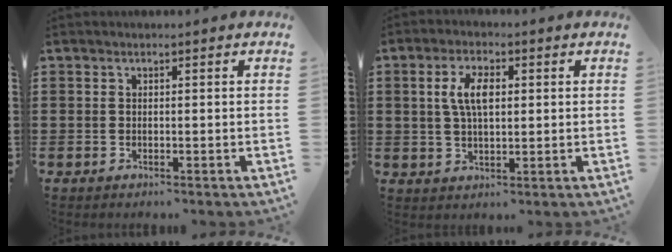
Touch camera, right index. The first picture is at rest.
{"total": 5.6, "force": [1.1, 2.5, 4.9], "torque": [-0.102, 0.013, 0.017]}